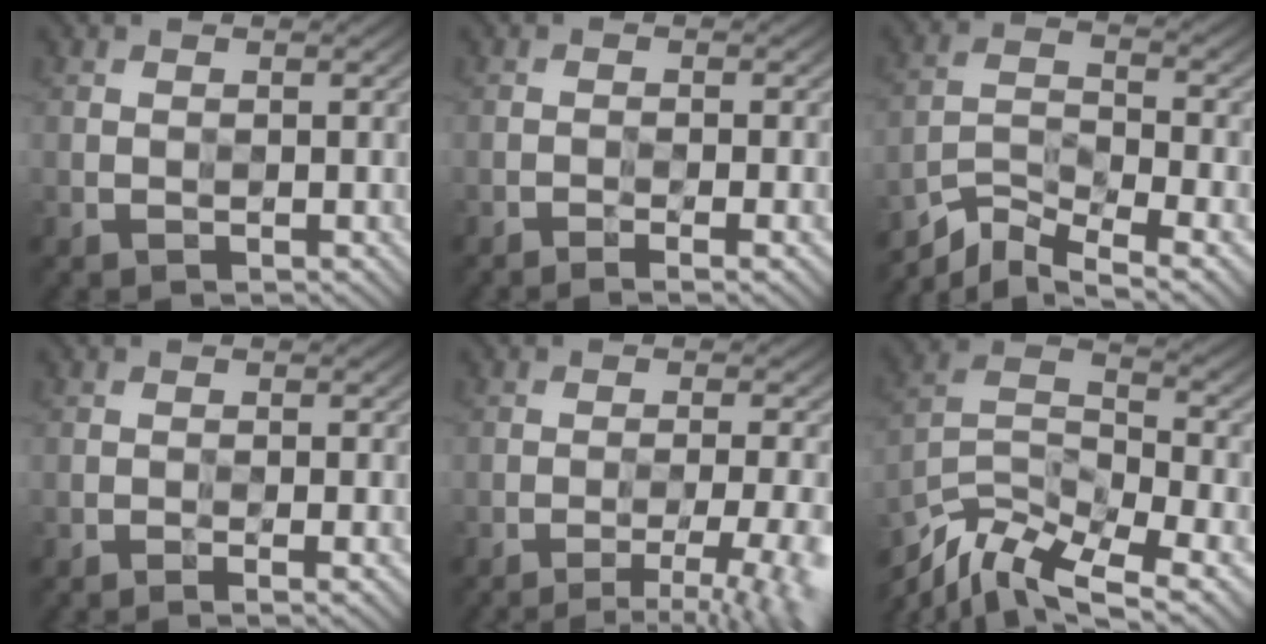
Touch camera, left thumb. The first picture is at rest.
{"total": 2.4, "force": [-1.4, 0.3, 2.0], "torque": [-0.030, 0.004, -0.028]}
{"total": 6.9, "force": [-5.3, 1.8, 4.0], "torque": [-0.076, -0.008, -0.107]}
{"total": 1.6, "force": [-0.8, 0.2, 1.4], "torque": [-0.022, 0.002, -0.015]}
{"total": 7.8, "force": [-4.2, 2.0, 6.2], "torque": [-0.083, 0.002, -0.054]}
{"total": 11.9, "force": [-8.1, 3.9, 7.8], "torque": [-0.155, -0.012, -0.158]}